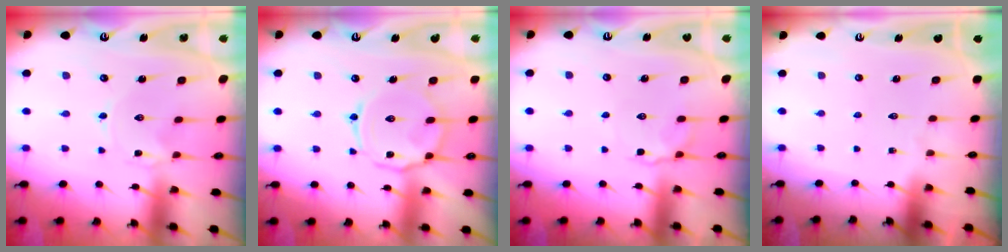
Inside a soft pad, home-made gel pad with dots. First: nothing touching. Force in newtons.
{"total": 9.3, "press": 9.3, "slide": 0.9}
{"total": 4.6, "press": 4.4, "slide": 1.2}
{"total": 0.0}